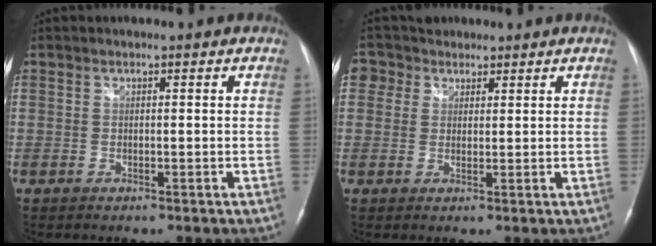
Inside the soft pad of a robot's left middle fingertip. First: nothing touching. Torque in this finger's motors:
{"motor_torque": [0.06, -0.05, -0.03, 0.01]}